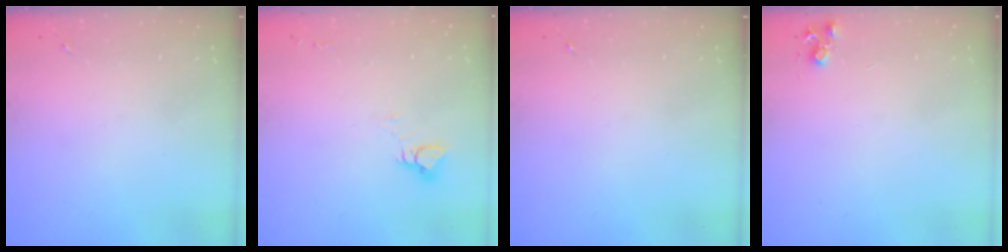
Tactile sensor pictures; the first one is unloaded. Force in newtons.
{"total": 4.5, "press": 4.5, "slide": 0.4}
{"total": 0.0}
{"total": 4.6, "press": 4.5, "slide": 0.7}